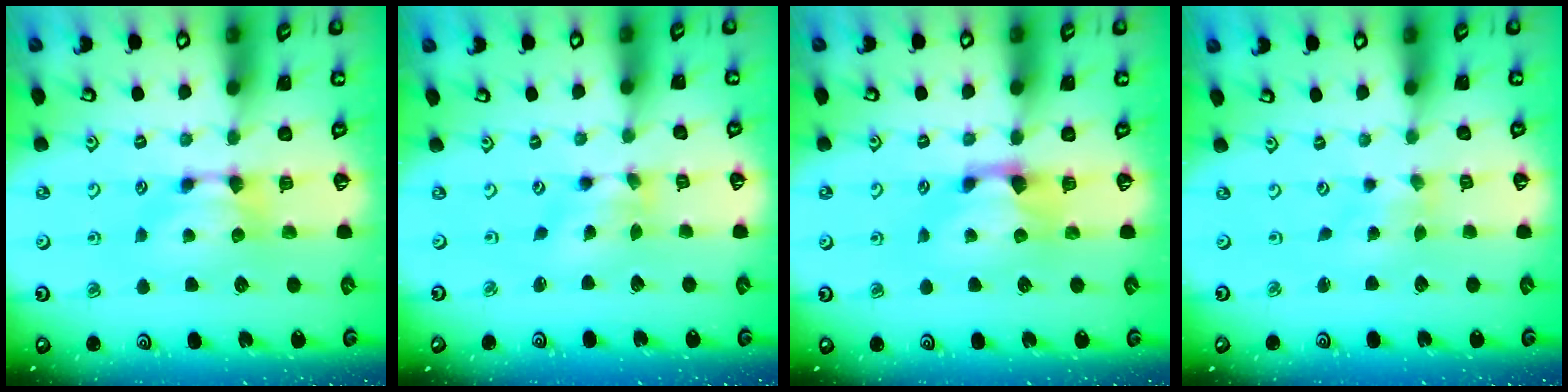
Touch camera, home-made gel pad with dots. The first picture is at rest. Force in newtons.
{"total": 2.0, "press": 1.2, "slide": 1.5}
{"total": 1.1, "press": 0.1, "slide": 1.1}
{"total": 4.0, "press": 4.0, "slide": 0.8}